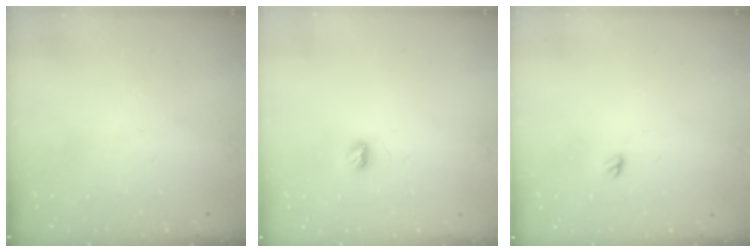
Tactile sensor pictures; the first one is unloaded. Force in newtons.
{"total": 3.4, "press": 3.4, "slide": 0.4}
{"total": 4.2, "press": 4.2, "slide": 0.5}